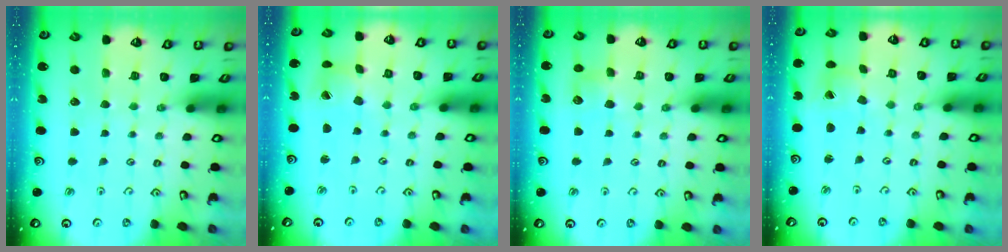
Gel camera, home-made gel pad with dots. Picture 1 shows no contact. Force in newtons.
{"total": 4.0, "press": 4.0, "slide": 0.5}
{"total": 5.5, "press": 5.5, "slide": 0.6}
{"total": 1.7, "press": 1.6, "slide": 0.2}